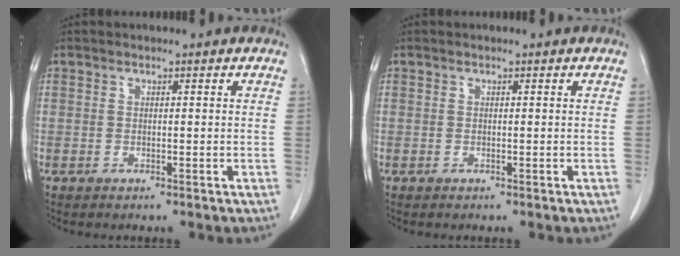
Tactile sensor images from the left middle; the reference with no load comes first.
{"total": 0.0}